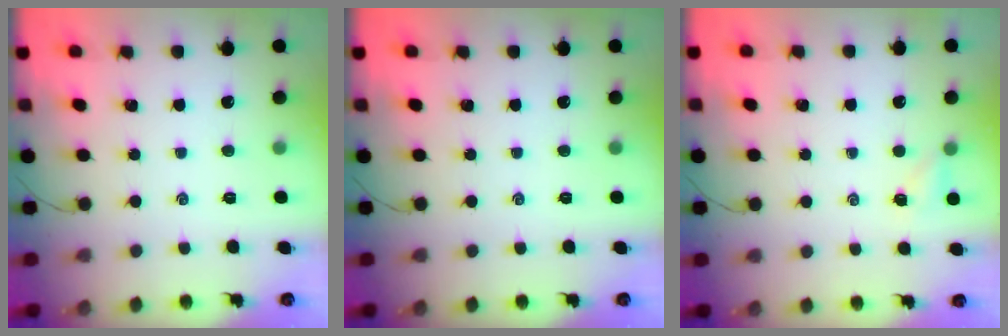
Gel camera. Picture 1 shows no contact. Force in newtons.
{"total": 0.0}
{"total": 2.4, "press": 2.3, "slide": 0.9}